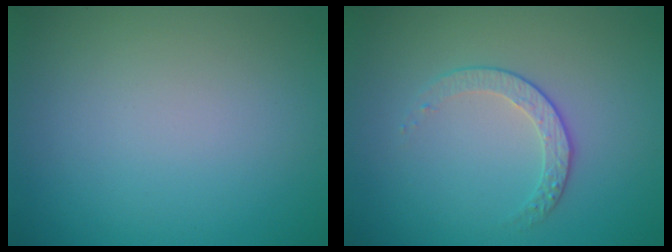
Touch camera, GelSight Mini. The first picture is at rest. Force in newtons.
{"total": 1.8, "press": 1.3, "slide": 1.3}